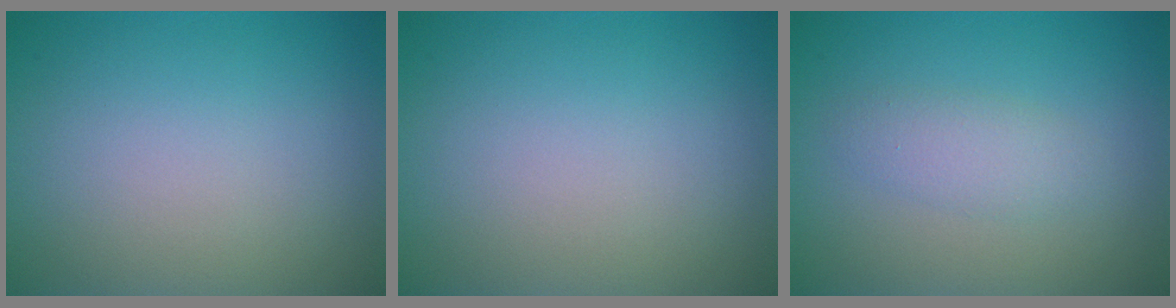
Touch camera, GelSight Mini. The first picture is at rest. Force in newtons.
{"total": 0.0}
{"total": 2.1, "press": 2.1, "slide": 0.1}